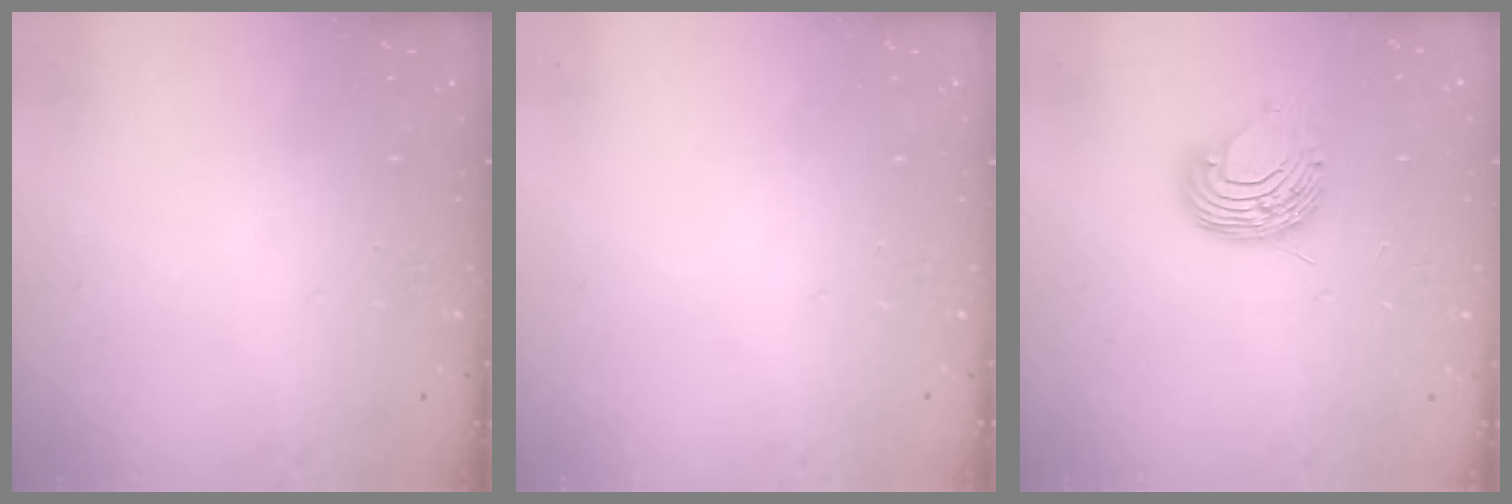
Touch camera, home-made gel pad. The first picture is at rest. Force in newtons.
{"total": 0.0}
{"total": 8.9, "press": 8.9, "slide": 0.7}